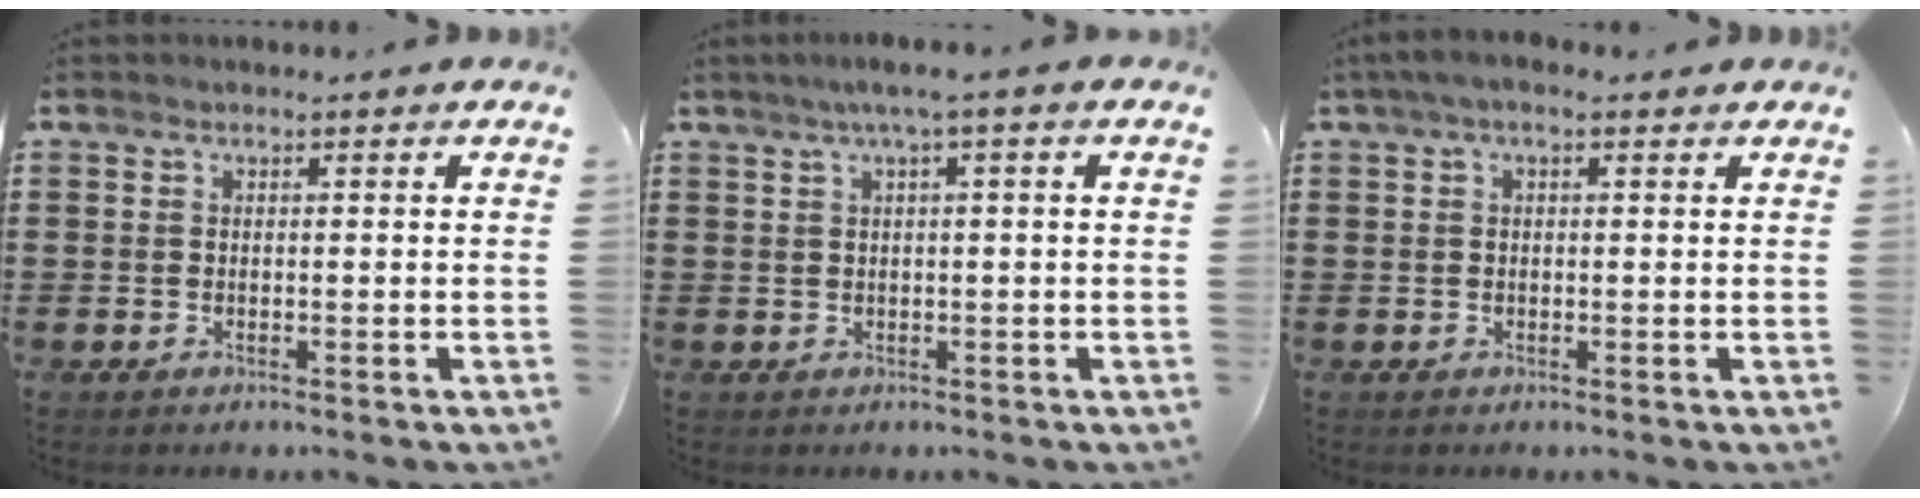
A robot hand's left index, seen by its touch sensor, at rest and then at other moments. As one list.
[{"total": 2.2, "force": [0.4, -0.2, 2.2], "torque": [-0.039, -0.001, 0.006]}, {"total": 2.0, "force": [0.6, 1.0, 1.5], "torque": [-0.033, 0.007, 0.009]}]